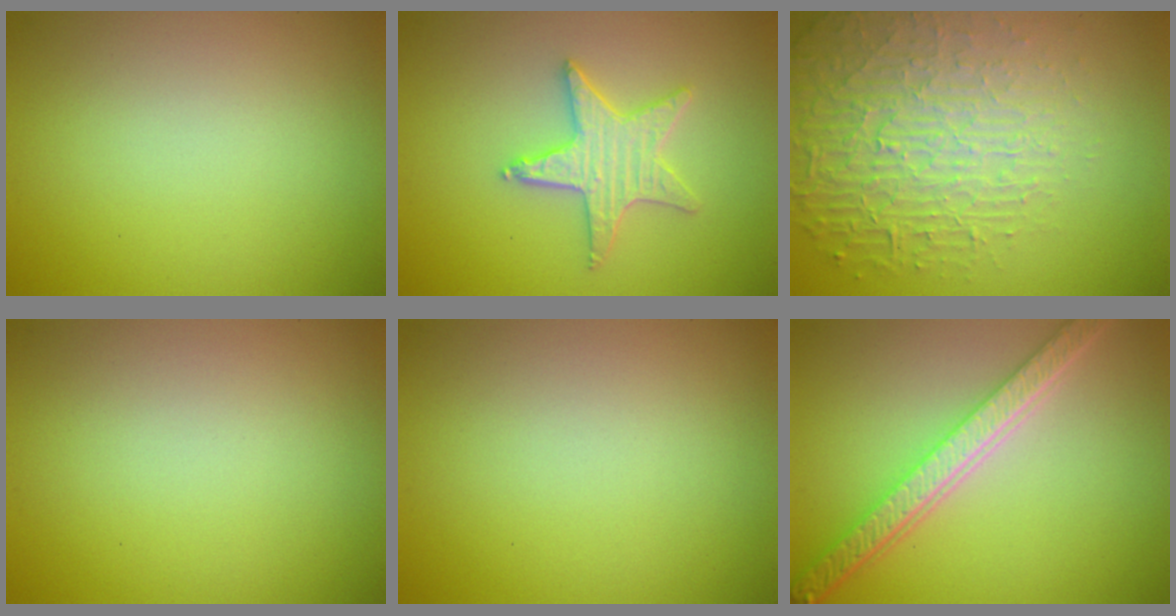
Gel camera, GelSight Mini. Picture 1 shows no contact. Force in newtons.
{"total": 3.5, "press": 3.3, "slide": 1.0}
{"total": 6.7, "press": 5.1, "slide": 4.4}
{"total": 0.0}
{"total": 0.0}
{"total": 5.9, "press": 4.5, "slide": 3.8}